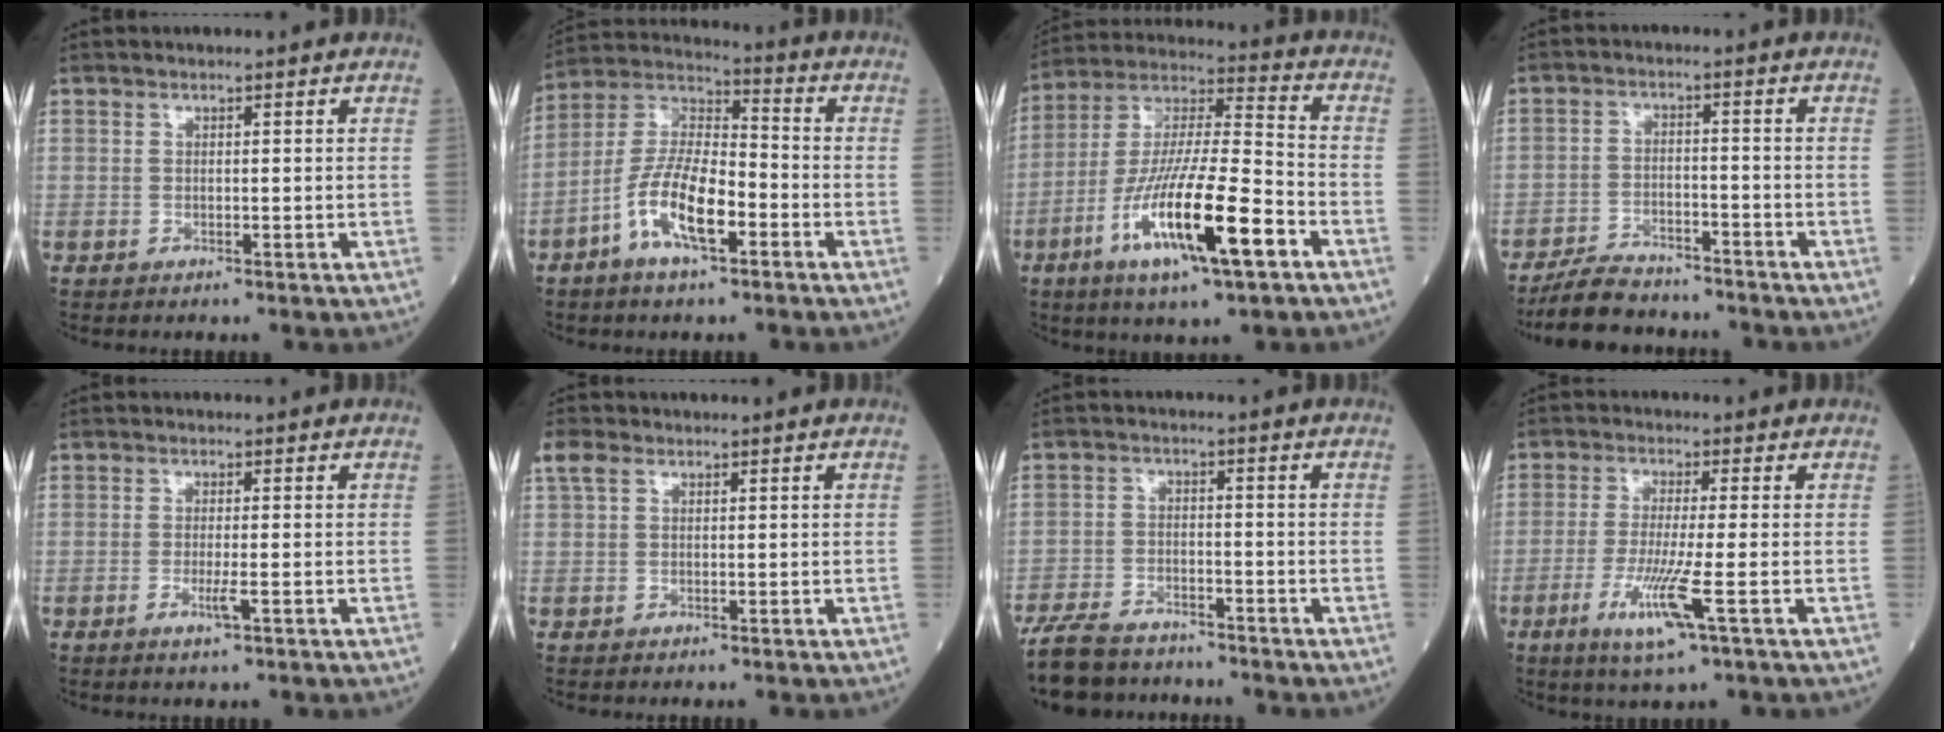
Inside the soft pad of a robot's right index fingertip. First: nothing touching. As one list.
[{"total": 11.6, "force": [-5.0, 3.7, 9.9], "torque": [-0.204, 0.008, -0.097]}, {"total": 18.4, "force": [-7.8, 2.5, 16.5], "torque": [-0.324, -0.020, -0.138]}, {"total": 8.0, "force": [-7.3, 2.4, 2.2], "torque": [-0.042, -0.011, -0.125]}, {"total": 2.2, "force": [-0.9, 0.0, 2.1], "torque": [-0.041, -0.005, -0.016]}, {"total": 2.0, "force": [0.9, 1.4, 1.2], "torque": [-0.035, 0.024, 0.019]}, {"total": 10.1, "force": [-8.8, 3.3, 3.6], "torque": [-0.069, -0.014, -0.147]}, {"total": 7.7, "force": [-3.0, -0.3, 7.1], "torque": [-0.143, -0.025, -0.057]}]